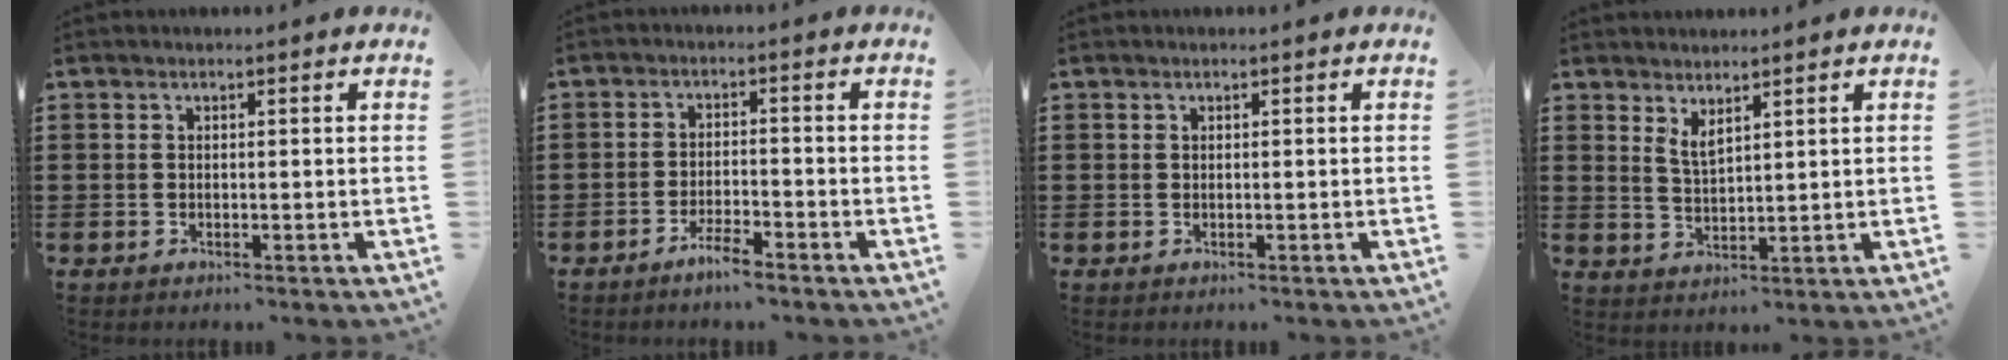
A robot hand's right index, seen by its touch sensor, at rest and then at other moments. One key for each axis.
{"total": 3.2, "fx": -2.8, "fy": 0.4, "fz": 1.6, "tx": -0.036, "ty": 0.005, "tz": -0.054}
{"total": 0.0}
{"total": 2.5, "fx": 2.0, "fy": 0.6, "fz": 1.4, "tx": -0.031, "ty": 0.002, "tz": 0.038}